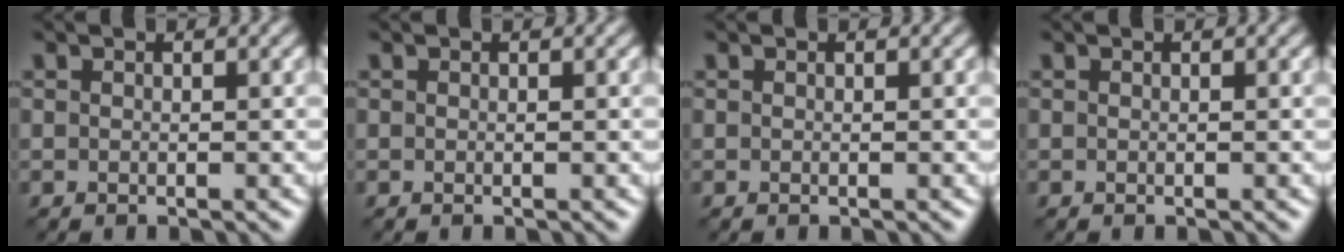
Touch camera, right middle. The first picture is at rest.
{"total": 0.0}
{"total": 0.0}
{"total": 0.0}